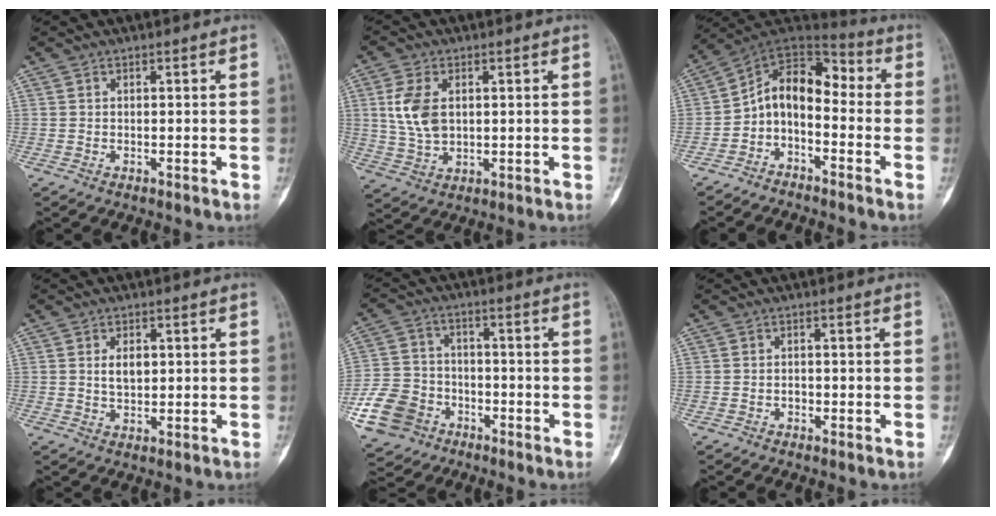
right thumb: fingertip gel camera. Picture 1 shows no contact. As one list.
[{"total": 8.2, "force": [1.6, 5.1, 6.2], "torque": [-0.127, -0.002, 0.040]}, {"total": 11.0, "force": [-2.8, 7.1, 7.9], "torque": [-0.105, 0.081, -0.064]}, {"total": 3.6, "force": [0.8, 2.2, 2.7], "torque": [-0.034, -0.005, 0.014]}, {"total": 12.4, "force": [-5.6, 9.9, 5.1], "torque": [-0.092, 0.028, -0.101]}, {"total": 1.2, "force": [-0.5, 1.0, 0.4], "torque": [-0.003, 0.005, -0.010]}]